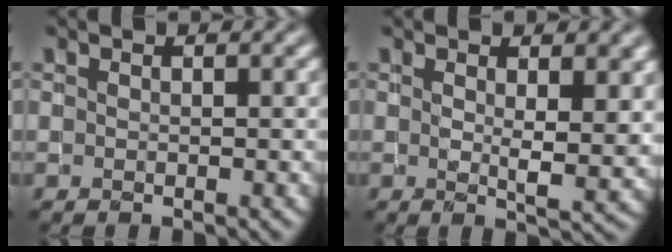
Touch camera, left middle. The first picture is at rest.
{"total": 4.2, "force": [1.6, 1.3, 3.6], "torque": [-0.053, -0.011, 0.029]}